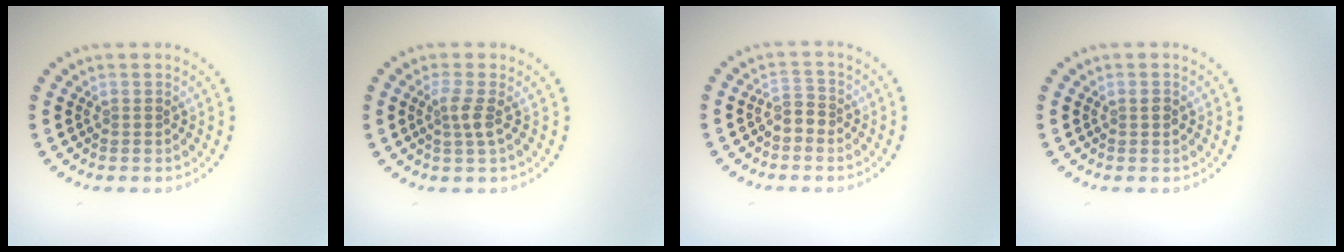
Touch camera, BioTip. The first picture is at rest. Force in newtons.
{"total": 1.8, "press": 1.4, "slide": 1.2}
{"total": 1.4, "press": 1.2, "slide": 0.7}
{"total": 0.9, "press": 0.8, "slide": 0.1}